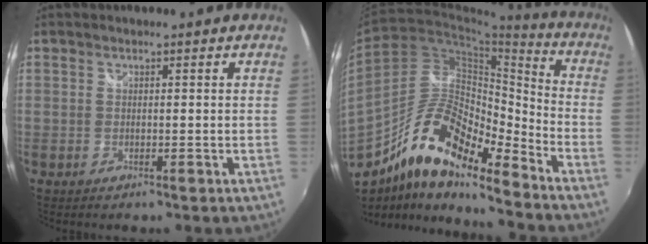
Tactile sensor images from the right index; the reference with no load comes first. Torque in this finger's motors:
{"motor_torque": [0.67, -0.83, 0.16, -0.01]}